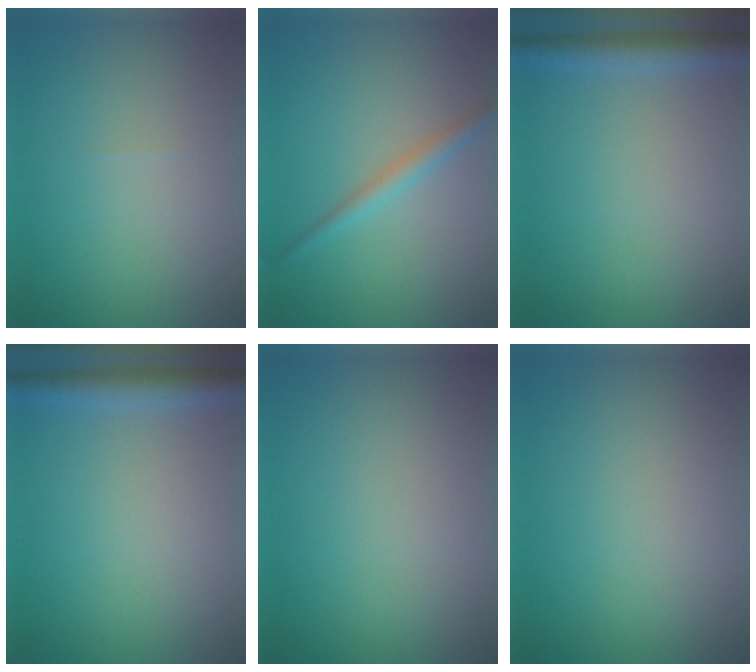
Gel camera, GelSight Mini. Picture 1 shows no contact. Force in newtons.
{"total": 1.8, "press": 1.8, "slide": 0.0}
{"total": 3.0, "press": 3.0, "slide": 0.1}
{"total": 3.1, "press": 3.1, "slide": 0.2}
{"total": 0.0}
{"total": 0.0}